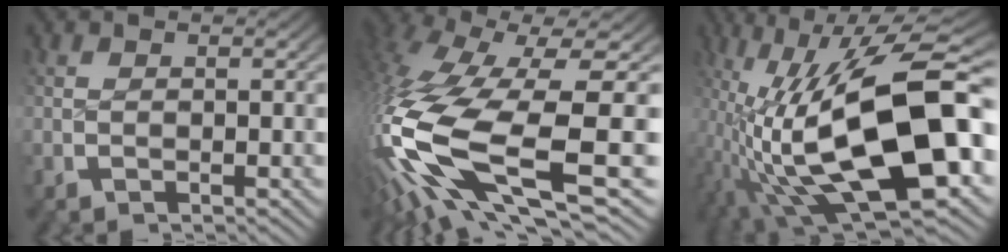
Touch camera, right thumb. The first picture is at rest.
{"total": 16.5, "force": [-0.8, 9.3, 13.5], "torque": [-0.339, -0.058, 0.029]}
{"total": 20.0, "force": [-2.7, 10.2, 17.0], "torque": [-0.337, -0.070, 0.011]}